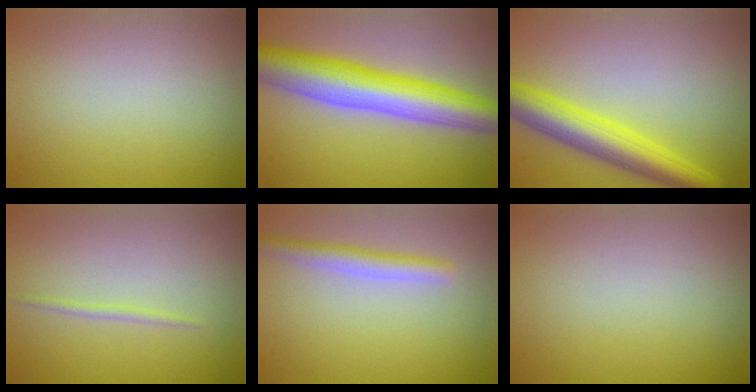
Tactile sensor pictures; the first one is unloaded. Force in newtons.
{"total": 9.2, "press": 9.2, "slide": 0.2}
{"total": 6.2, "press": 6.2, "slide": 0.2}
{"total": 0.8, "press": 0.8, "slide": 0.0}
{"total": 2.6, "press": 2.6, "slide": 0.1}
{"total": 0.0}